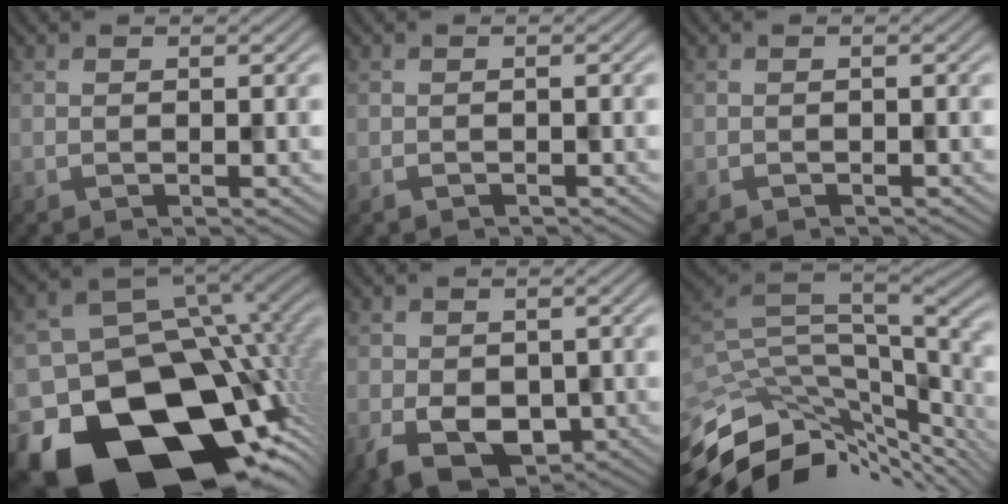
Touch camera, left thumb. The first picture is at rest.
{"total": 0.9, "force": [-0.7, 0.5, 0.2], "torque": [-0.003, -0.005, -0.015]}
{"total": 0.6, "force": [-0.5, 0.3, 0.1], "torque": [0.000, -0.005, -0.009]}
{"total": 22.5, "force": [-11.0, 14.9, 12.8], "torque": [-0.262, -0.047, -0.152]}
{"total": 6.7, "force": [-1.9, 4.8, 4.3], "torque": [-0.092, -0.023, -0.032]}
{"total": 12.1, "force": [-5.1, 5.3, 9.6], "torque": [-0.217, -0.015, -0.077]}